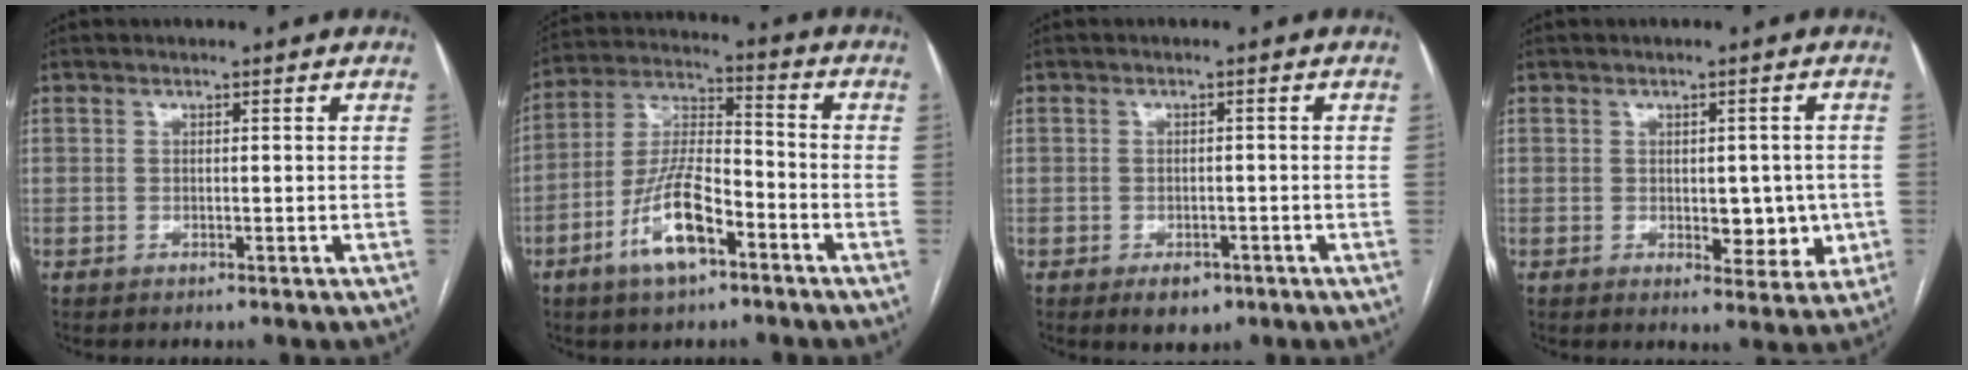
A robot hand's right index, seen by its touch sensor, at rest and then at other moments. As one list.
[{"total": 11.9, "force": [-5.8, 3.8, 9.6], "torque": [-0.203, 0.005, -0.104]}, {"total": 3.7, "force": [-2.1, 2.3, 1.8], "torque": [-0.022, 0.000, -0.020]}, {"total": 6.3, "force": [-0.8, 3.4, 5.2], "torque": [-0.054, 0.005, 0.002]}]